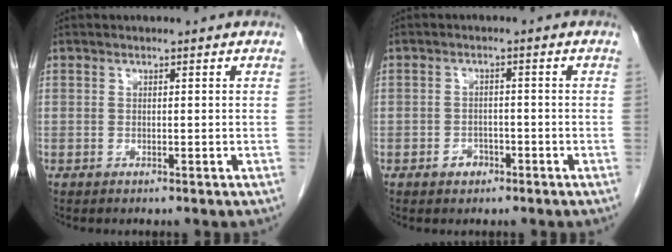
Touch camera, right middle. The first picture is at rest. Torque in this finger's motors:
{"motor_torque": [0.28, -0.48, 0.03, 0.00]}